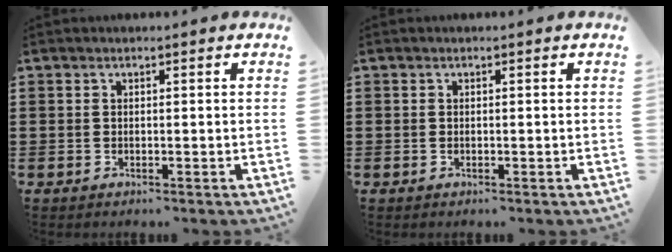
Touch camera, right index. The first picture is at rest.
{"total": 0.0}